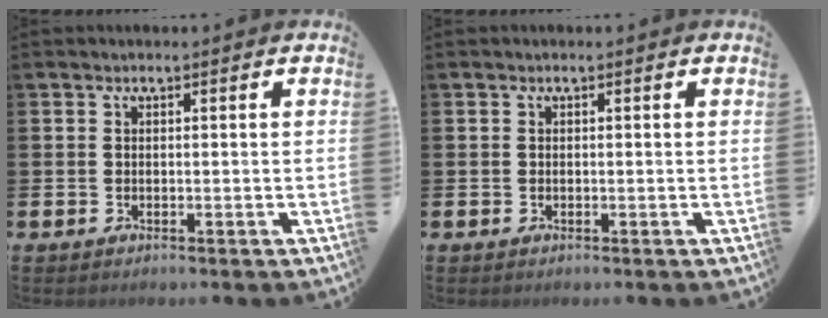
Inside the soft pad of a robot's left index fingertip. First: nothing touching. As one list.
[{"total": 0.0}]